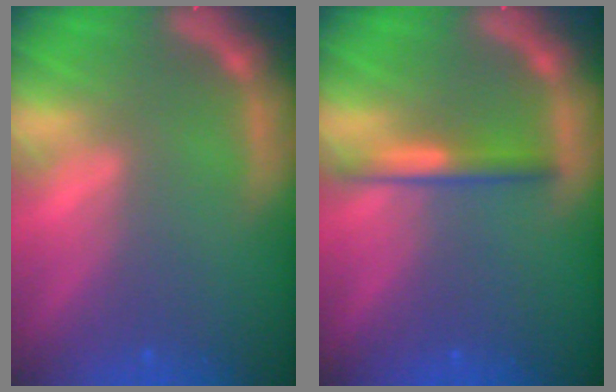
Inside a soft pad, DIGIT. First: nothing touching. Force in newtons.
{"total": 2.4}